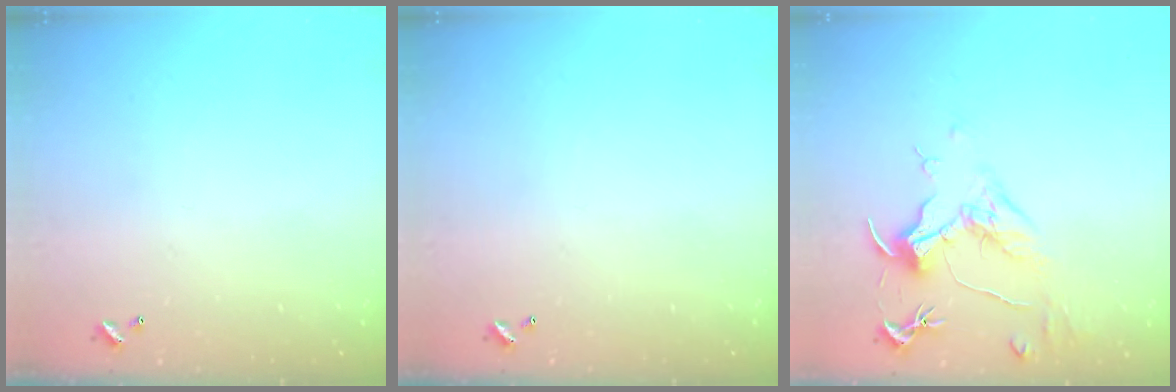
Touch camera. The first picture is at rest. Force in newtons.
{"total": 0.0}
{"total": 1.5, "press": 1.3, "slide": 0.8}